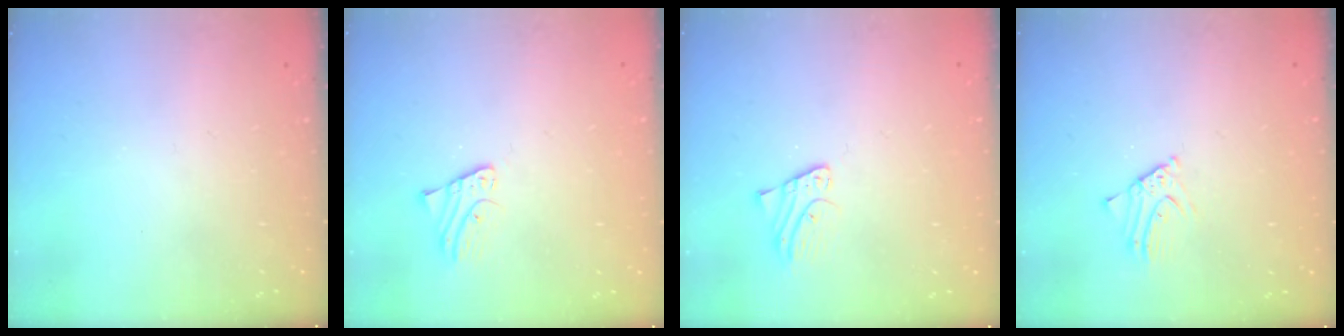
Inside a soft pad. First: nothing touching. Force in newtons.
{"total": 1.8, "press": 1.8, "slide": 0.2}
{"total": 2.7, "press": 2.7, "slide": 0.2}
{"total": 3.4, "press": 3.4, "slide": 0.3}